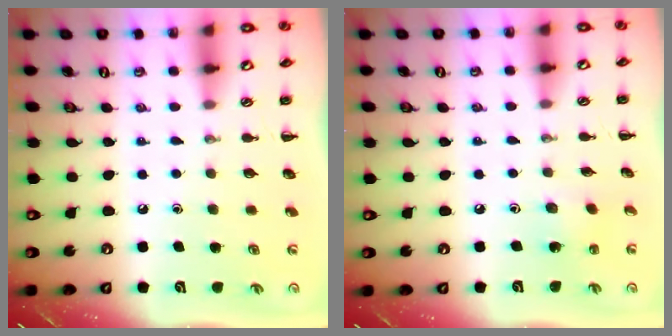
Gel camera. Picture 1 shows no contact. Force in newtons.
{"total": 1.6, "press": 1.5, "slide": 0.6}